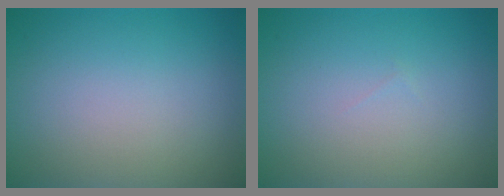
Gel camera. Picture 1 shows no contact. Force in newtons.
{"total": 0.0}